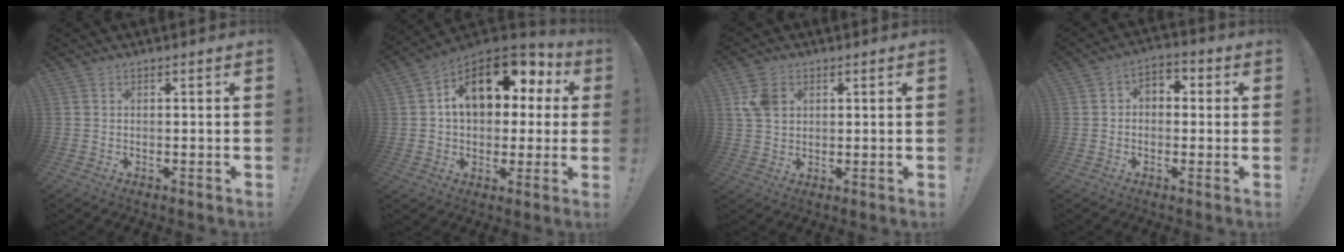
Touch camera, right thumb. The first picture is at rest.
{"total": 16.7, "force": [6.1, 10.7, 11.3], "torque": [-0.159, -0.027, 0.105]}
{"total": 6.8, "force": [2.5, 5.1, 3.7], "torque": [-0.069, 0.002, 0.049]}
{"total": 4.7, "force": [-1.0, 3.8, 2.5], "torque": [-0.037, 0.020, -0.016]}